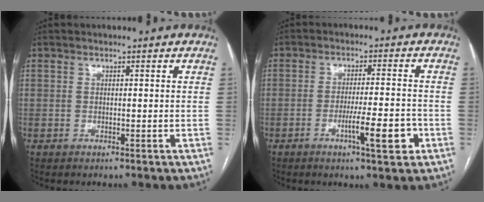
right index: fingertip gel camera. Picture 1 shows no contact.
{"total": 7.2, "force": [-3.1, 0.7, 6.5], "torque": [-0.104, -0.004, -0.045]}